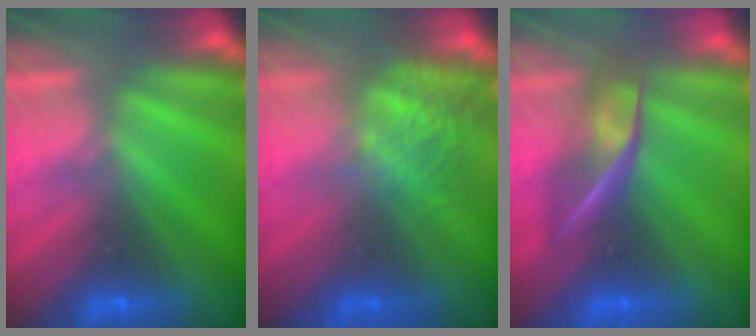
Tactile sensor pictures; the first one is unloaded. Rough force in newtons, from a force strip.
{"total": 4.7}
{"total": 2.4}